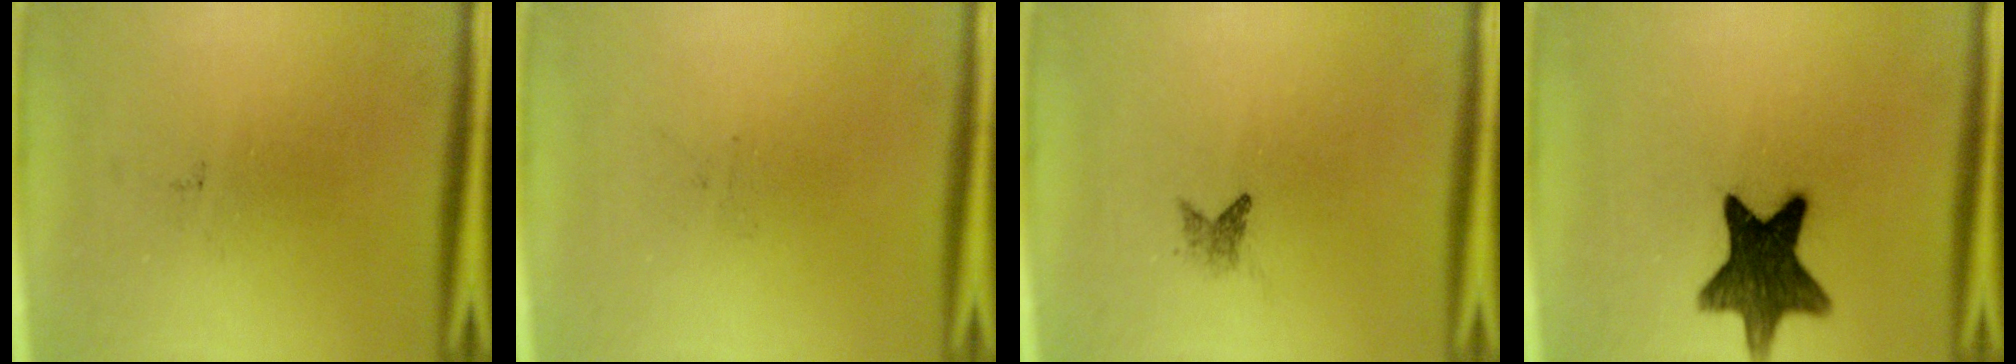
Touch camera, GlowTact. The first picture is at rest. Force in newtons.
{"total": 0.0}
{"total": 1.2}
{"total": 12.5}